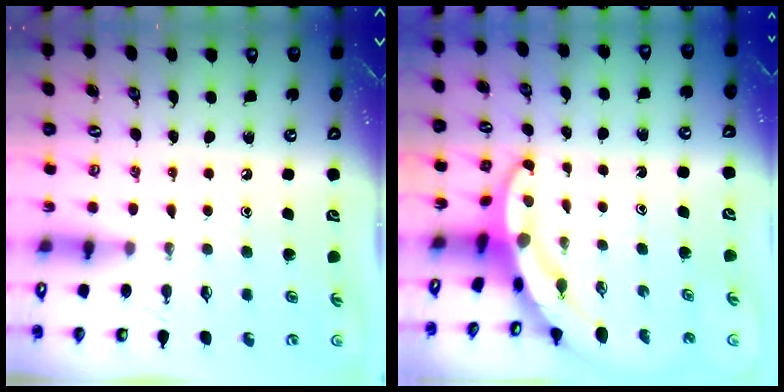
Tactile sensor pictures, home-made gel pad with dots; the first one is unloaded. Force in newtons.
{"total": 3.9, "press": 3.9, "slide": 0.5}